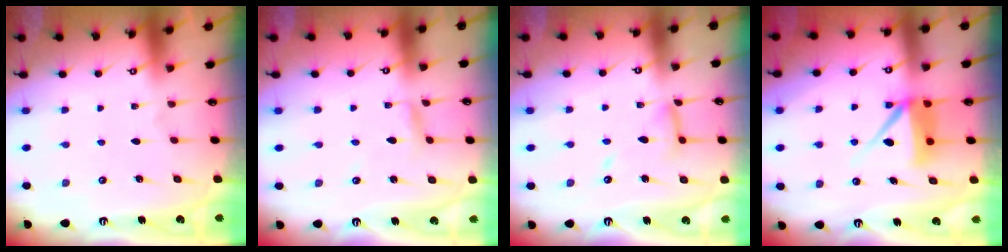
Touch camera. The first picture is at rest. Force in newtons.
{"total": 2.1, "press": 2.1, "slide": 0.1}
{"total": 10.3, "press": 10.3, "slide": 0.9}
{"total": 9.1, "press": 9.1, "slide": 1.0}